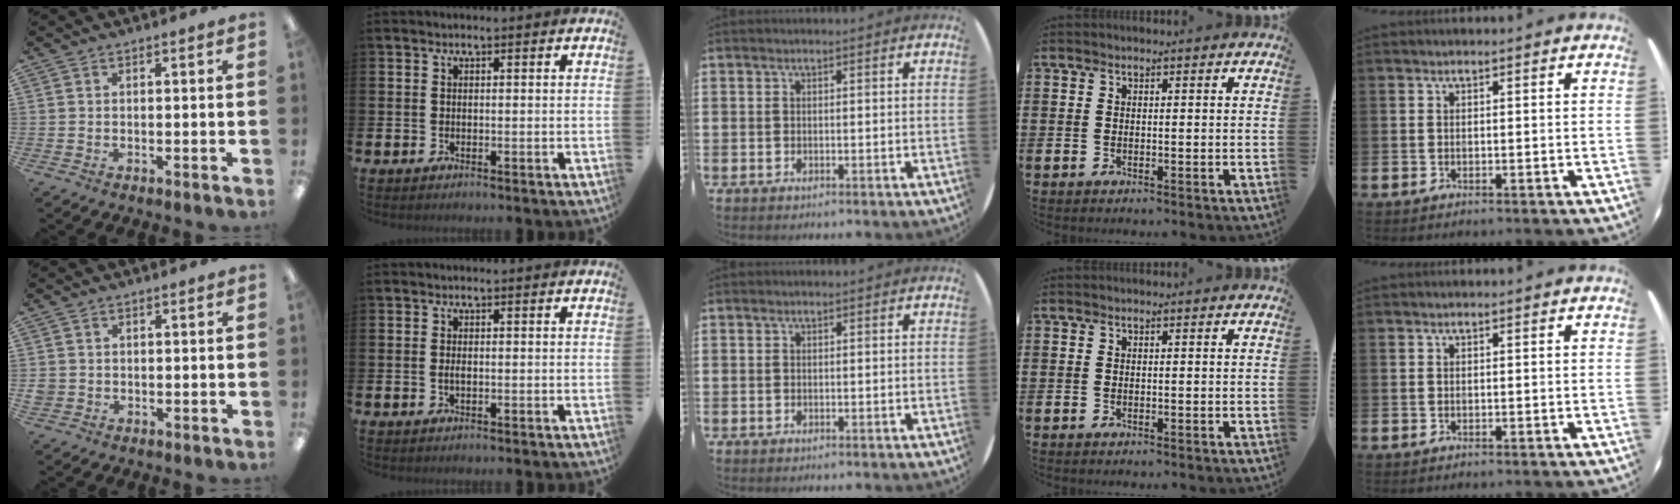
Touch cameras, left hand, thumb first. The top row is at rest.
{"thumb": {"total": 1.8, "force": [0.0, 1.7, 0.4], "torque": [-0.008, 0.004, -0.001]}, "index": {"total": 0.9, "force": [-0.2, 0.4, 0.8], "torque": [-0.016, 0.002, -0.004]}}